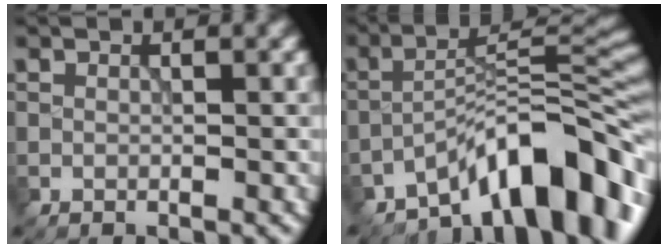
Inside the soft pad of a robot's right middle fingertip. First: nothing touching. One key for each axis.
{"total": 10.8, "fx": -7.3, "fy": 3.3, "fz": 7.3, "tx": -0.083, "ty": 0.022, "tz": -0.135}